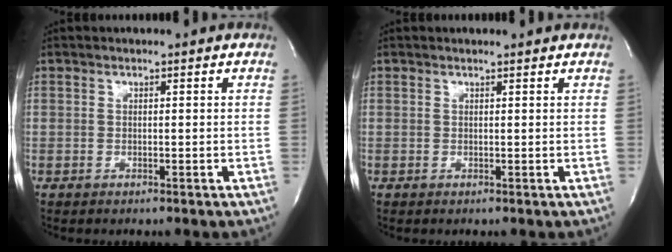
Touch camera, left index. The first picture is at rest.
{"total": 1.4, "force": [1.4, 0.0, 0.2], "torque": [-0.011, 0.004, 0.017]}